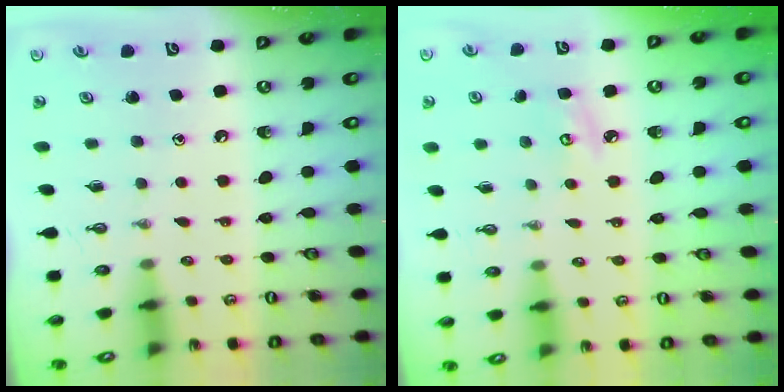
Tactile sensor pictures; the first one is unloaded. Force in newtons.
{"total": 4.9, "press": 4.9, "slide": 0.4}